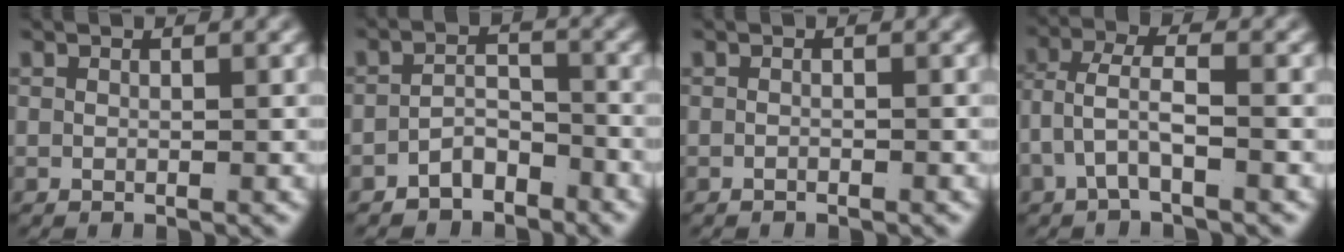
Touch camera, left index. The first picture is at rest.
{"total": 3.6, "force": [-3.2, 1.5, 1.0], "torque": [-0.004, -0.011, -0.055]}
{"total": 0.6, "force": [-0.5, -0.3, 0.0], "torque": [-0.003, -0.004, -0.008]}
{"total": 3.5, "force": [-0.7, 2.0, 2.7], "torque": [-0.067, -0.020, -0.006]}